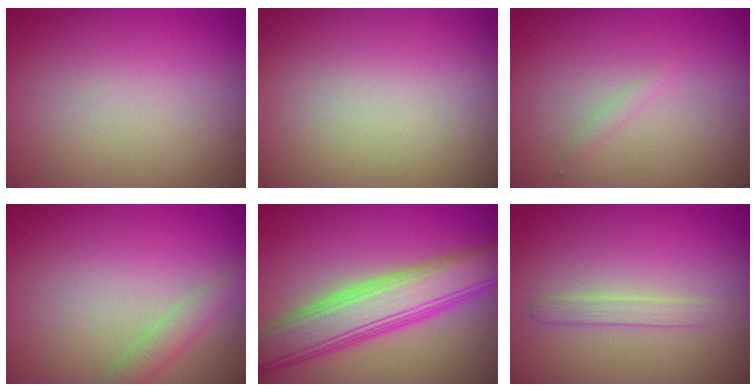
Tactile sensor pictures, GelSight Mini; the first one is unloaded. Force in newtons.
{"total": 0.0}
{"total": 0.7, "press": 0.7, "slide": 0.1}
{"total": 1.8, "press": 1.8, "slide": 0.1}
{"total": 8.3, "press": 8.3, "slide": 0.1}
{"total": 1.4, "press": 1.4, "slide": 0.0}